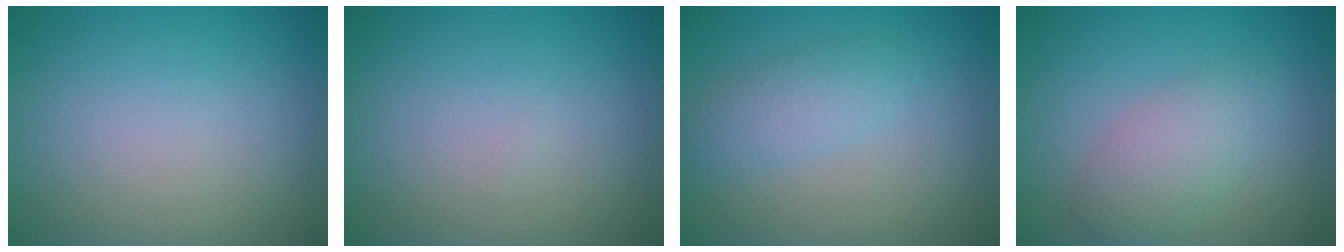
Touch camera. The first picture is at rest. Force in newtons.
{"total": 0.0}
{"total": 2.4, "press": 2.4, "slide": 0.1}
{"total": 3.6, "press": 3.6, "slide": 0.1}